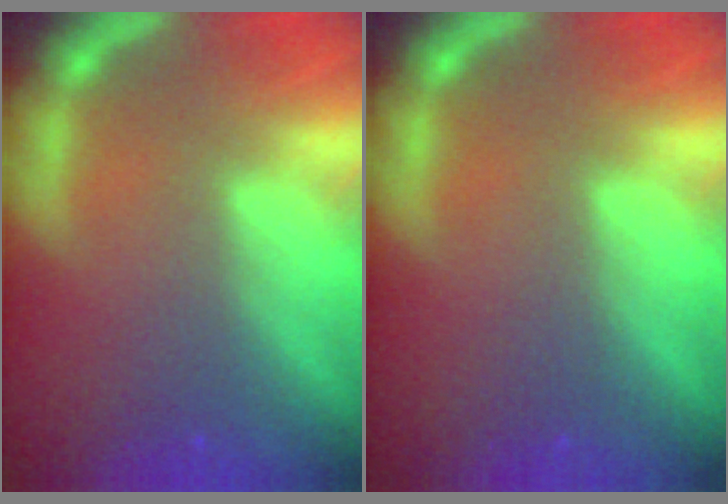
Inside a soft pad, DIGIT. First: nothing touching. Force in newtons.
{"total": 0.0}